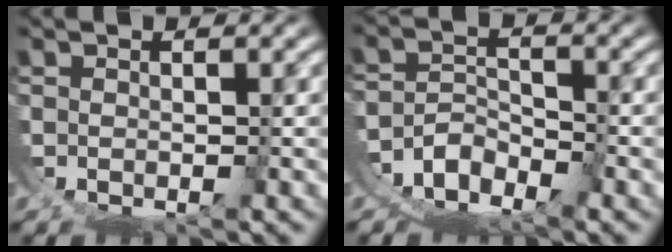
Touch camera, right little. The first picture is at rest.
{"total": 7.5, "force": [-4.1, 5.6, 2.9], "torque": [-0.069, -0.023, -0.074]}